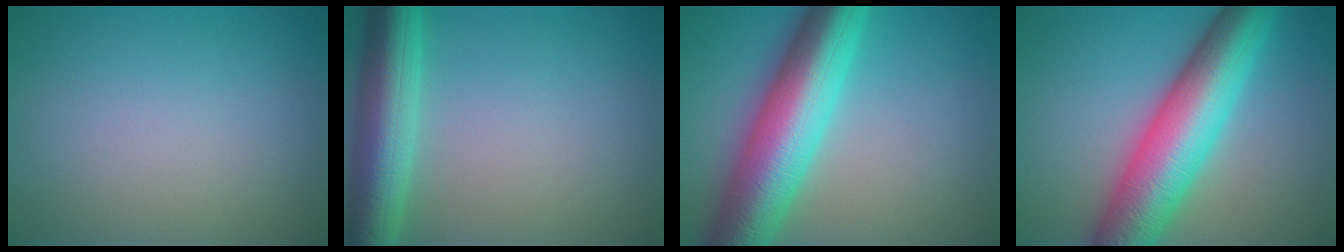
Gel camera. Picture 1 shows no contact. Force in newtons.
{"total": 7.3, "press": 7.3, "slide": 0.2}
{"total": 11.5, "press": 11.5, "slide": 0.1}
{"total": 11.3, "press": 11.3, "slide": 0.2}